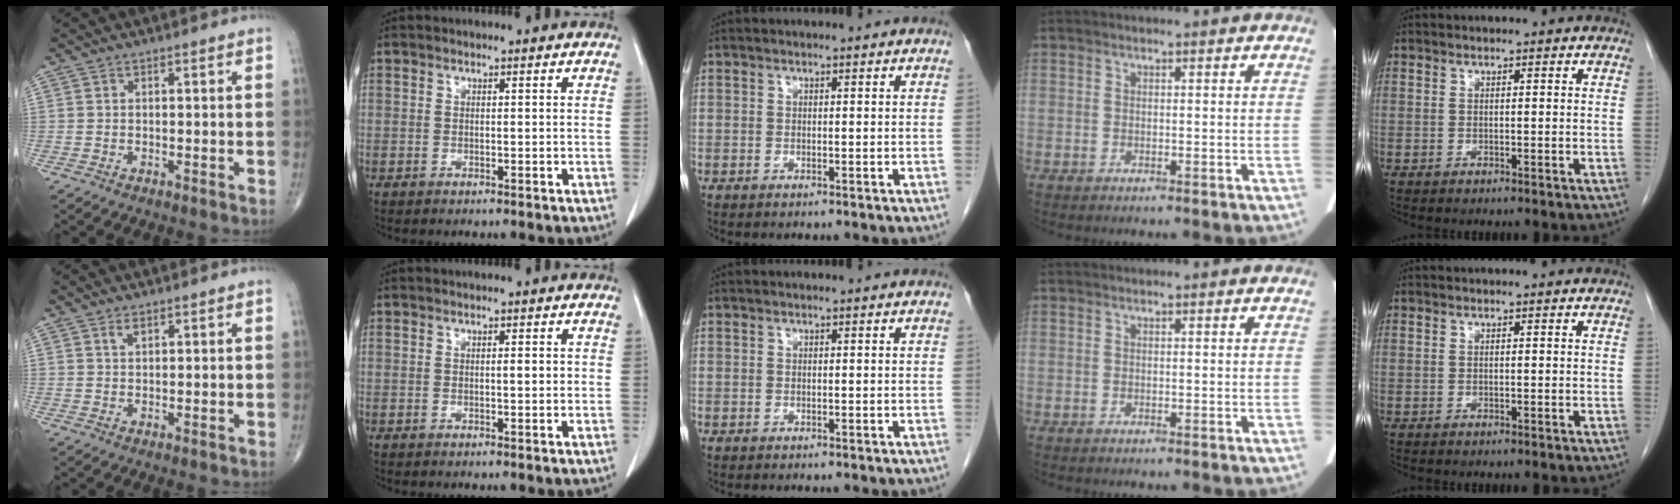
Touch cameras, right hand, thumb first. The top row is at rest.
{"thumb": {"total": 1.5, "force": [0.9, 0.7, 0.9], "torque": [-0.013, -0.001, 0.018]}, "index": {"total": 1.0, "force": [0.0, 0.2, 1.0], "torque": [-0.014, 0.001, 0.000]}}